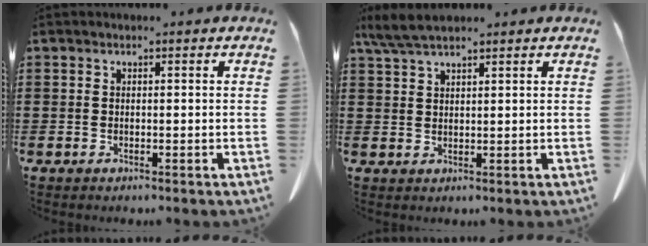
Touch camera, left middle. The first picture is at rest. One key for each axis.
{"total": 4.2, "fx": 3.3, "fy": 0.7, "fz": 2.5, "tx": -0.057, "ty": -0.002, "tz": 0.063}